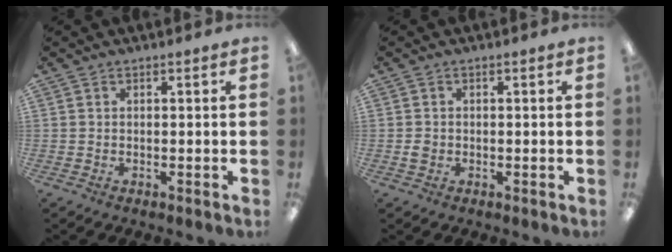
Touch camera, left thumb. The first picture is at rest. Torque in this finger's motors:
{"motor_torque": [-0.02, 0.04, 0.00, -0.04, 0.00]}